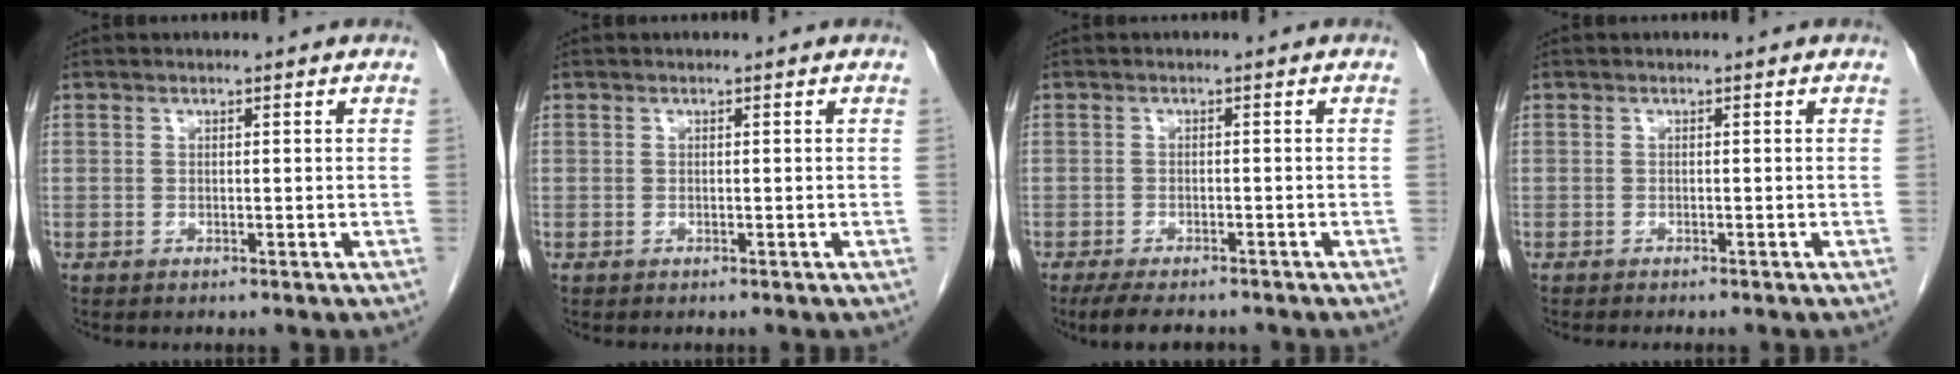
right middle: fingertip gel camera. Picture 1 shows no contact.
{"total": 0.0}
{"total": 7.0, "force": [-5.9, 1.9, 3.3], "torque": [-0.051, -0.010, -0.087]}
{"total": 2.8, "force": [-2.4, 0.4, 1.3], "torque": [-0.021, -0.005, -0.026]}